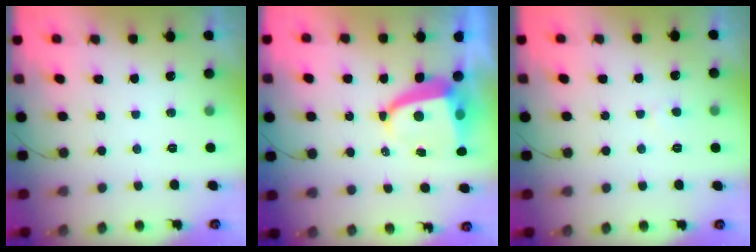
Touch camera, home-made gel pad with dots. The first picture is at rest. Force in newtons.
{"total": 6.4, "press": 6.3, "slide": 0.9}
{"total": 2.4, "press": 2.4, "slide": 0.2}